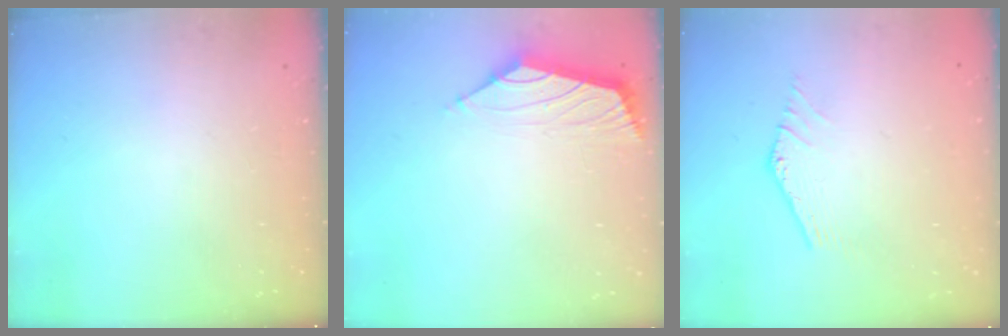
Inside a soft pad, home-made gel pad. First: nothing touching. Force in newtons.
{"total": 2.5, "press": 2.4, "slide": 0.6}
{"total": 0.7, "press": 0.7, "slide": 0.3}